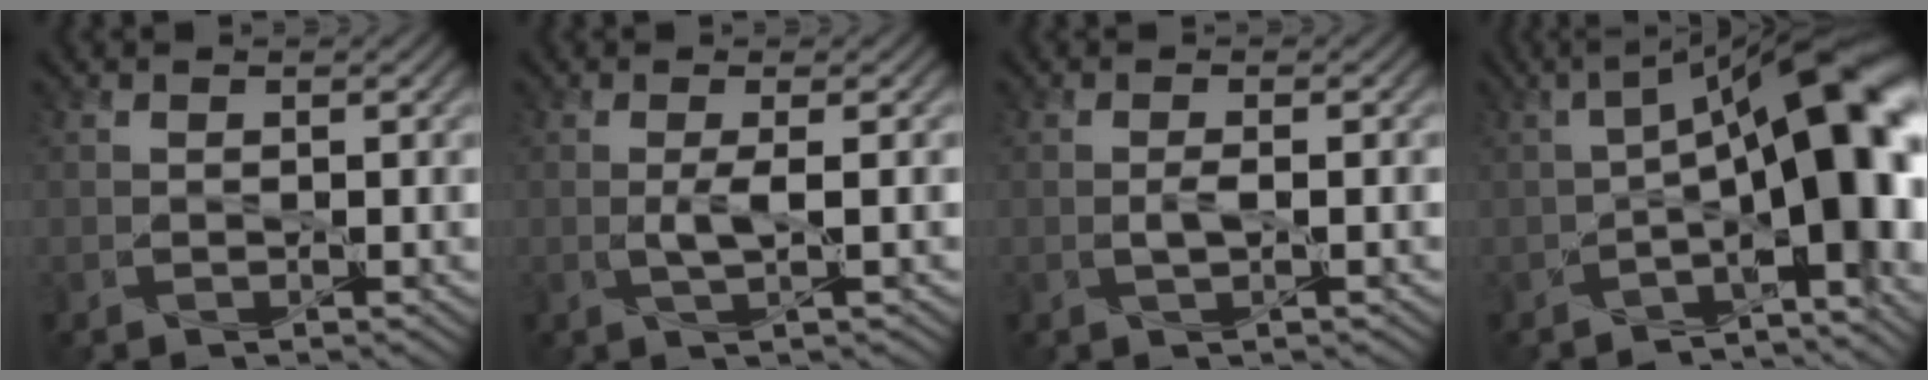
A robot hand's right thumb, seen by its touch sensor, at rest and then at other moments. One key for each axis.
{"total": 2.3, "fx": 0.0, "fy": 0.3, "fz": 2.2, "tx": -0.046, "ty": 0.002, "tz": -0.002}
{"total": 1.5, "fx": -0.1, "fy": 0.4, "fz": 1.4, "tx": -0.030, "ty": 0.001, "tz": -0.003}
{"total": 15.6, "fx": -1.9, "fy": 6.1, "fz": 14.3, "tx": -0.184, "ty": 0.000, "tz": -0.025}